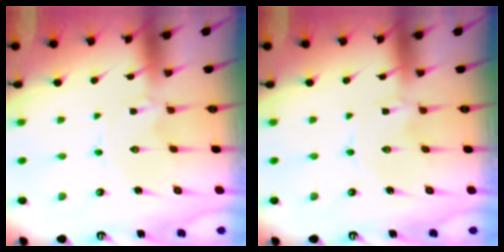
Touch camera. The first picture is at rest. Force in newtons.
{"total": 0.7, "press": 0.7, "slide": 0.1}